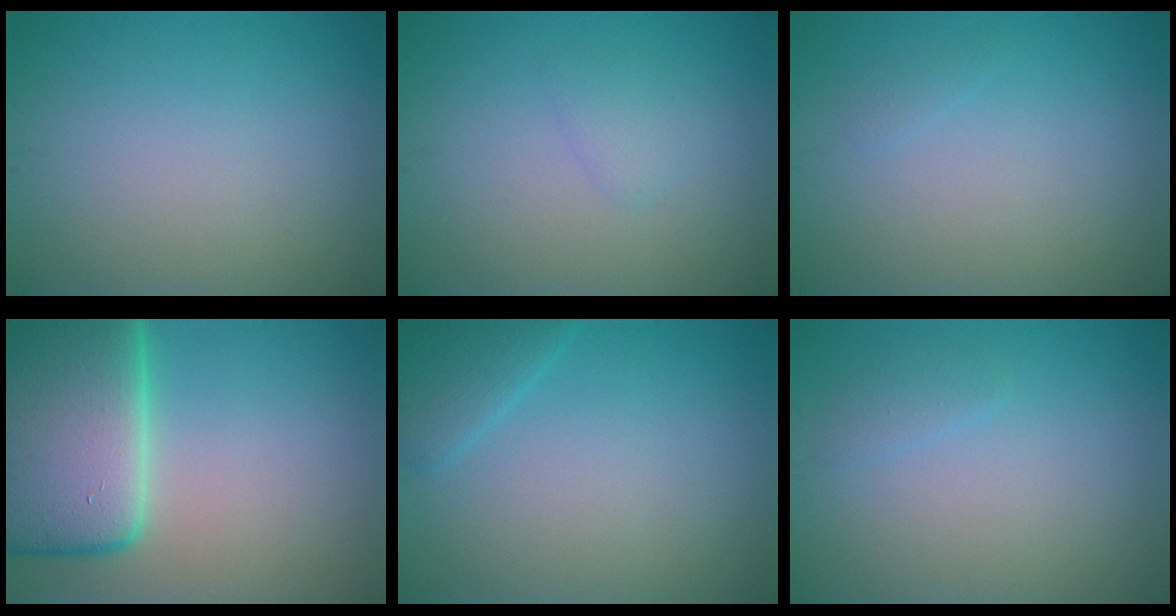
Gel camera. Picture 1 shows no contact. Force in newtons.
{"total": 1.2, "press": 1.1, "slide": 0.1}
{"total": 0.5, "press": 0.5, "slide": 0.1}
{"total": 15.0, "press": 14.9, "slide": 1.1}
{"total": 2.2, "press": 2.2, "slide": 0.1}
{"total": 0.9, "press": 0.9, "slide": 0.1}